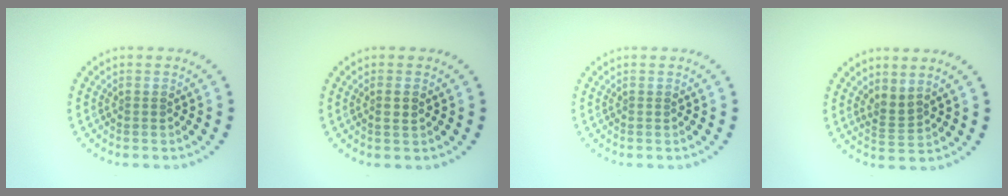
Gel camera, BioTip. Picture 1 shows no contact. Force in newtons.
{"total": 1.1, "press": 1.0, "slide": 0.5}
{"total": 0.0}
{"total": 1.7, "press": 1.3, "slide": 1.1}